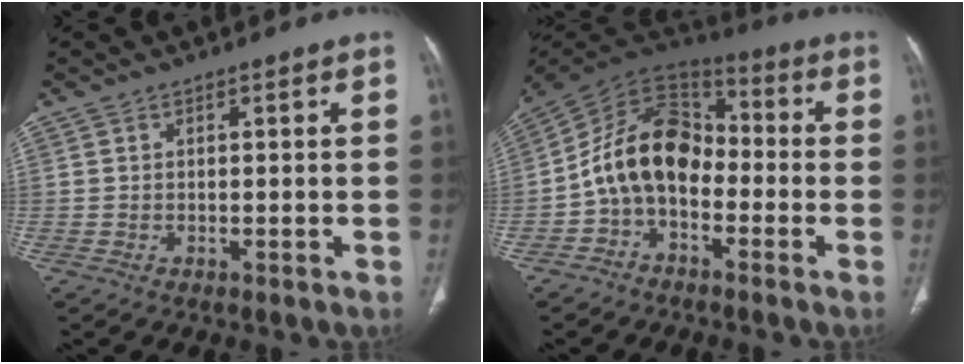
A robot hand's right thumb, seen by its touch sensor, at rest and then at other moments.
{"total": 13.9, "force": [-2.9, 9.6, 9.6], "torque": [-0.149, 0.070, -0.066]}